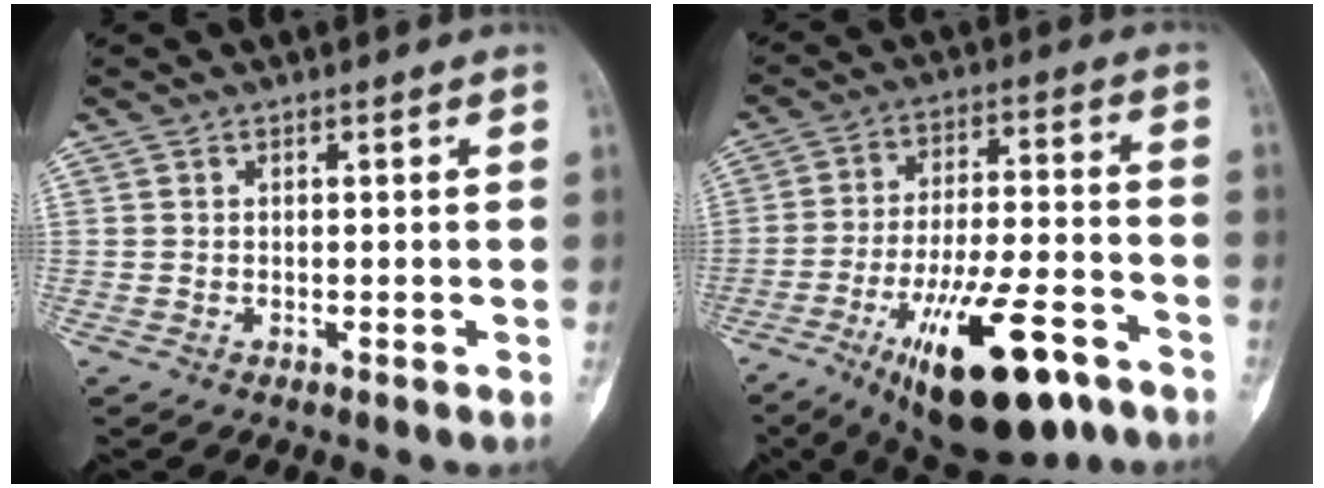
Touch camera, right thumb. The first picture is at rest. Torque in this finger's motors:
{"motor_torque": [0.67, 0.70, 1.87, -0.88, 0.56]}